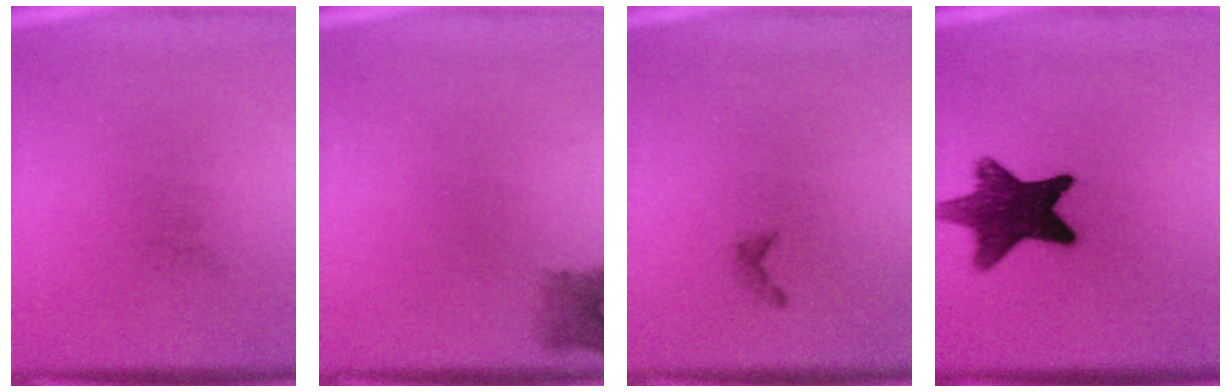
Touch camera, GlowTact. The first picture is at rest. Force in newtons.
{"total": 2.3}
{"total": 0.6}
{"total": 11.5}